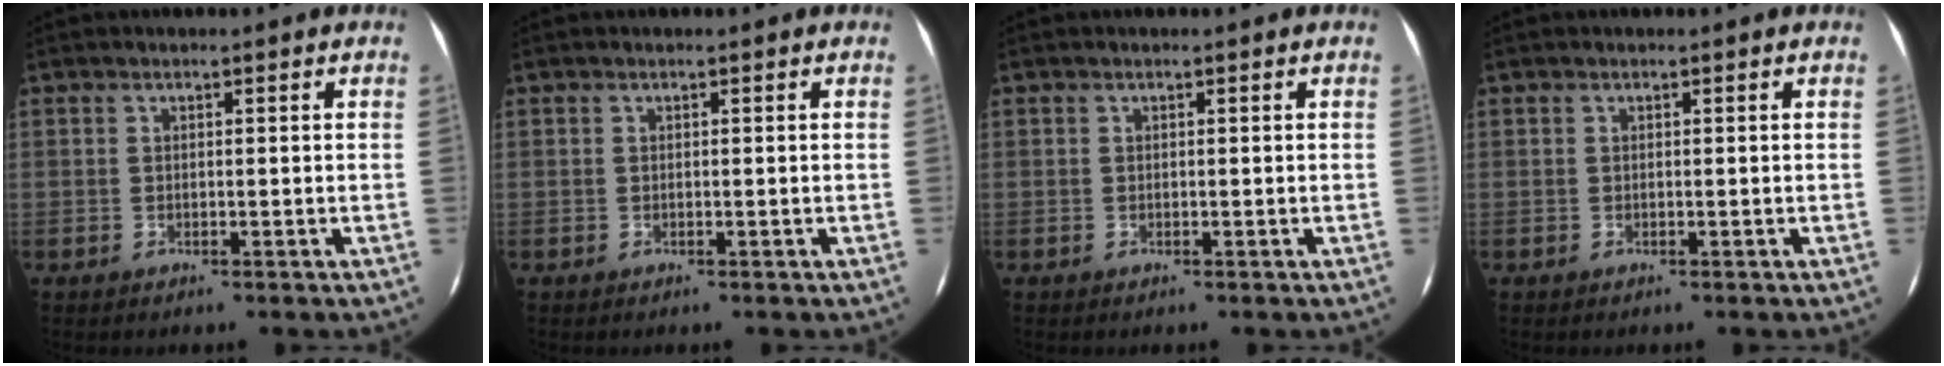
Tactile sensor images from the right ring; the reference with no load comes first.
{"total": 0.0}
{"total": 0.0}
{"total": 0.0}